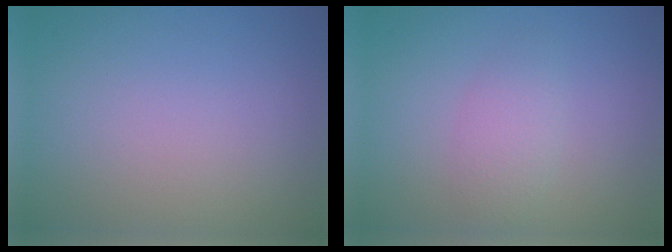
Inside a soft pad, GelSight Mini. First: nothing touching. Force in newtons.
{"total": 2.2, "press": 2.2, "slide": 0.1}